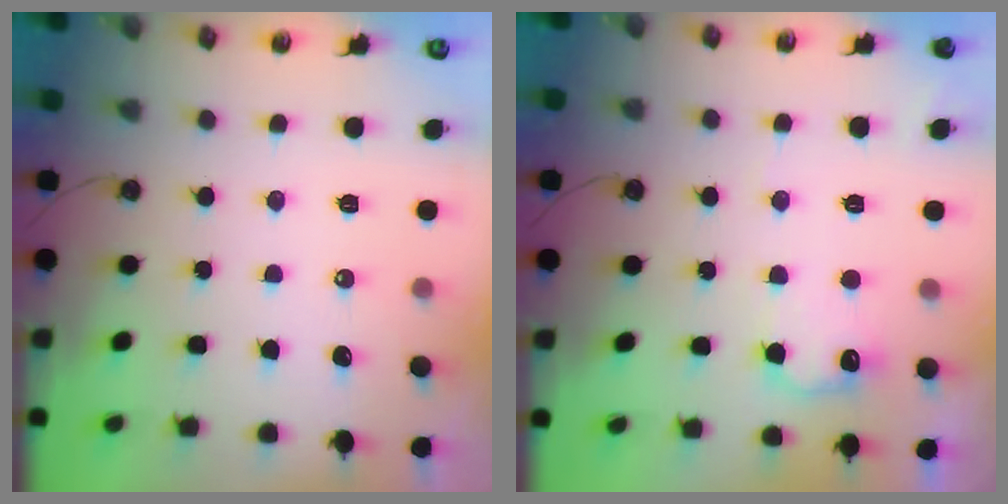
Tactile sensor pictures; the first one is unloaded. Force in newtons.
{"total": 10.0, "press": 10.0, "slide": 0.8}